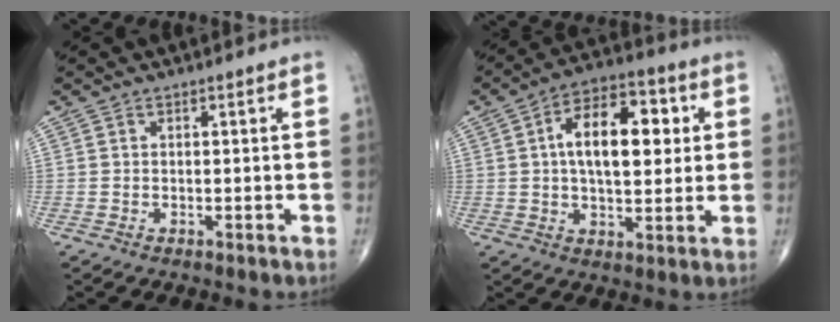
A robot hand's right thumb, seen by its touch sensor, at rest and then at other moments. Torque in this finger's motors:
{"motor_torque": [-0.20, 1.58, 1.00, 0.49, 0.23]}